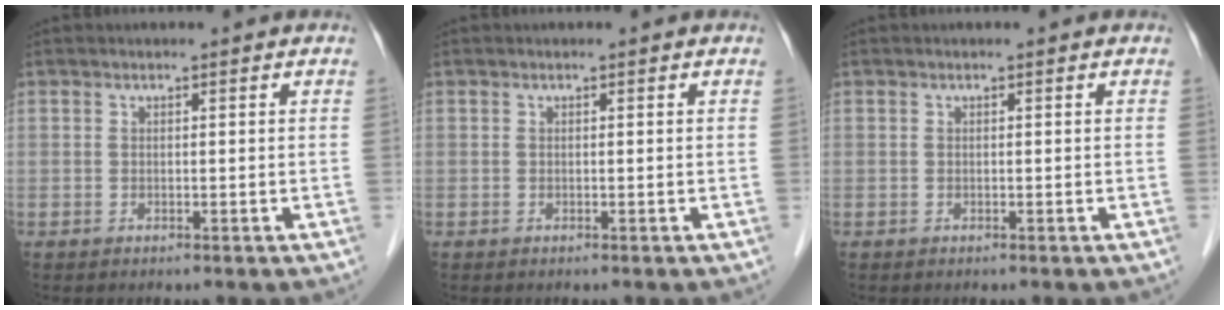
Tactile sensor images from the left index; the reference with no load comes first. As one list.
[{"total": 0.0}, {"total": 0.0}]